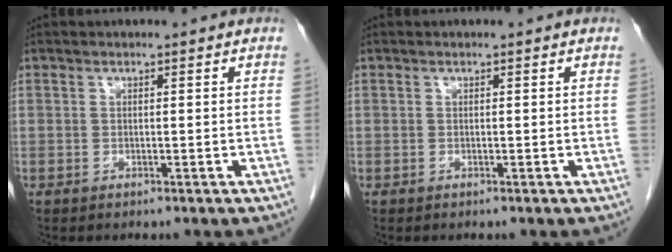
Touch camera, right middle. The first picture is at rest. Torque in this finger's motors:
{"motor_torque": [-0.12, -0.01, 0.01, -0.01]}